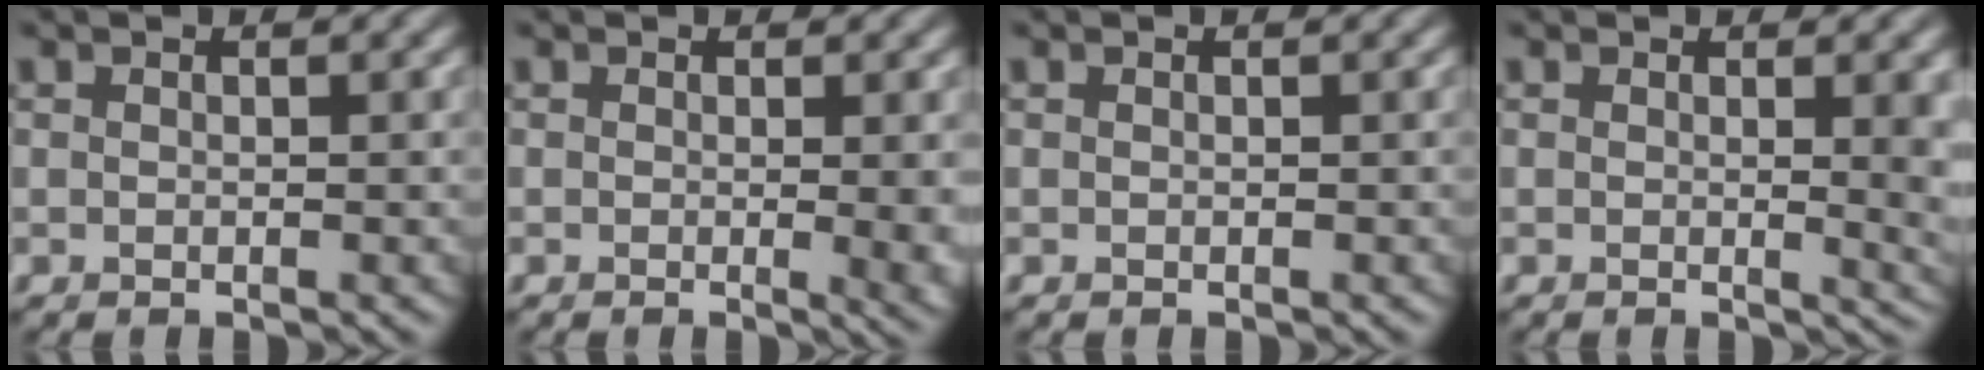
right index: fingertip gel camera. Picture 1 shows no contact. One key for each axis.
{"total": 4.3, "fx": 0.0, "fy": 1.6, "fz": 4.0, "tx": -0.030, "ty": -0.006, "tz": 0.001}
{"total": 0.0}
{"total": 5.0, "fx": 0.5, "fy": 1.9, "fz": 4.6, "tx": -0.033, "ty": -0.004, "tz": 0.010}